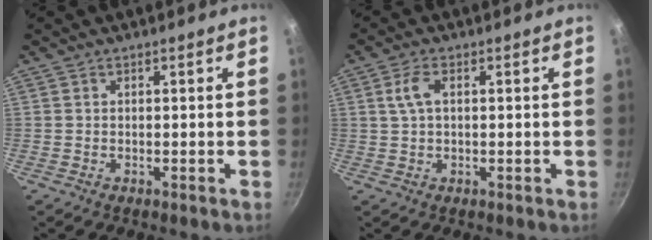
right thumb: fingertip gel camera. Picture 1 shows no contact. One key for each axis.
{"total": 3.8, "fx": 0.8, "fy": 2.0, "fz": 3.2, "tx": -0.066, "ty": 0.010, "tz": 0.014}